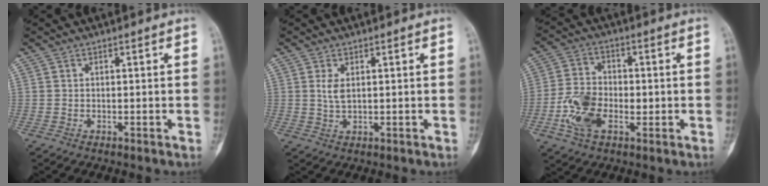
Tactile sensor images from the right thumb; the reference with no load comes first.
{"total": 2.6, "force": [0.8, 1.2, 2.2], "torque": [-0.043, -0.003, 0.019]}
{"total": 9.9, "force": [-2.3, 6.3, 7.2], "torque": [-0.142, 0.012, -0.045]}